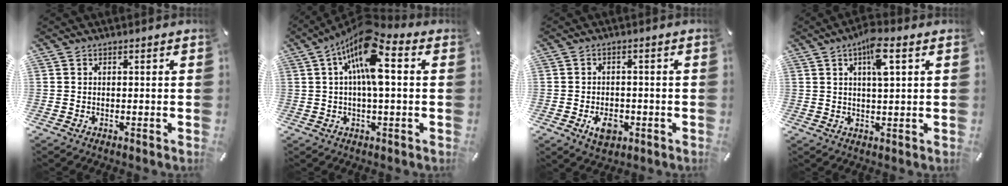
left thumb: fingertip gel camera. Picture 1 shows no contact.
{"total": 13.4, "force": [3.6, 4.8, 11.9], "torque": [-0.217, -0.011, 0.061]}
{"total": 5.6, "force": [-2.0, 3.8, 3.5], "torque": [-0.052, 0.000, -0.037]}
{"total": 6.7, "force": [2.9, 1.7, 5.8], "torque": [-0.097, -0.003, 0.043]}